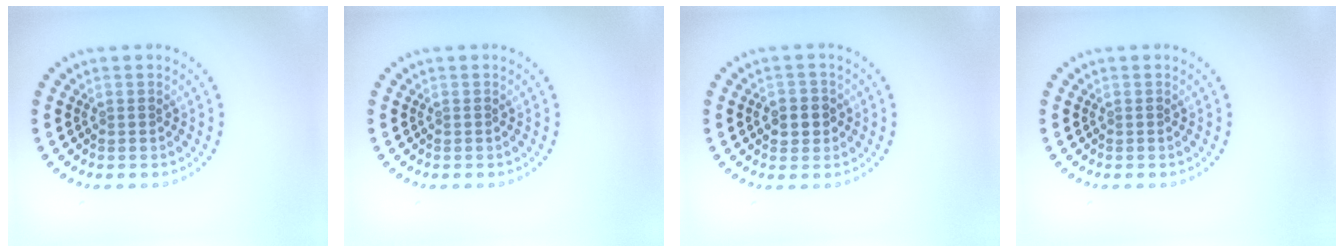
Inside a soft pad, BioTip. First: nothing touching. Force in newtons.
{"total": 0.0}
{"total": 2.3, "press": 2.3, "slide": 0.5}
{"total": 0.0}